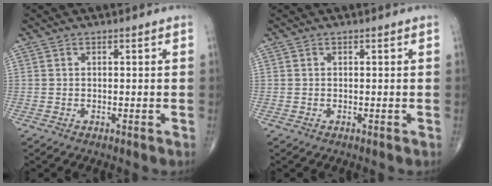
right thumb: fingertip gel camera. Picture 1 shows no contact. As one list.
[{"total": 0.0}]